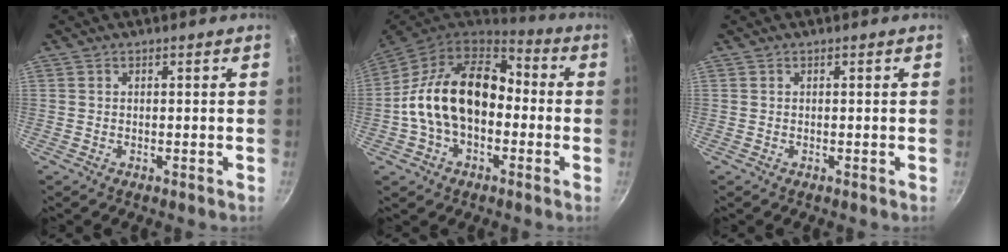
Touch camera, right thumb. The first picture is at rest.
{"total": 18.9, "force": [-1.1, 12.8, 13.9], "torque": [-0.211, 0.048, -0.033]}
{"total": 0.0}